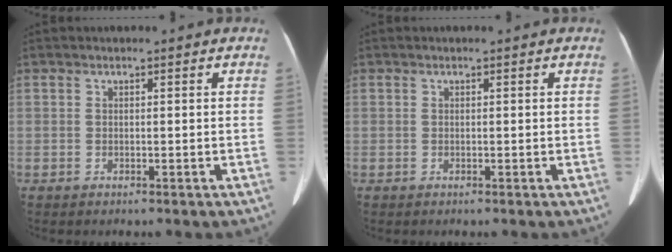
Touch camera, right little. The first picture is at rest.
{"total": 0.0}